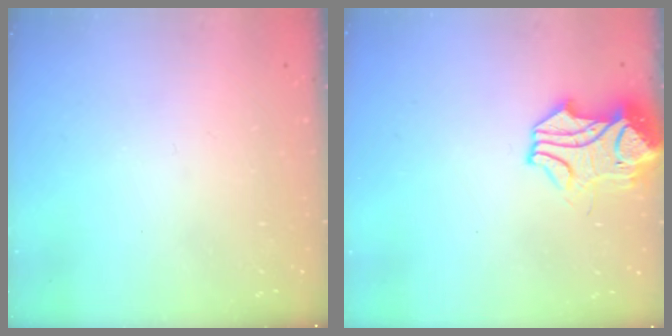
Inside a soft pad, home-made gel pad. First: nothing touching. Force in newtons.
{"total": 8.1, "press": 8.1, "slide": 1.0}